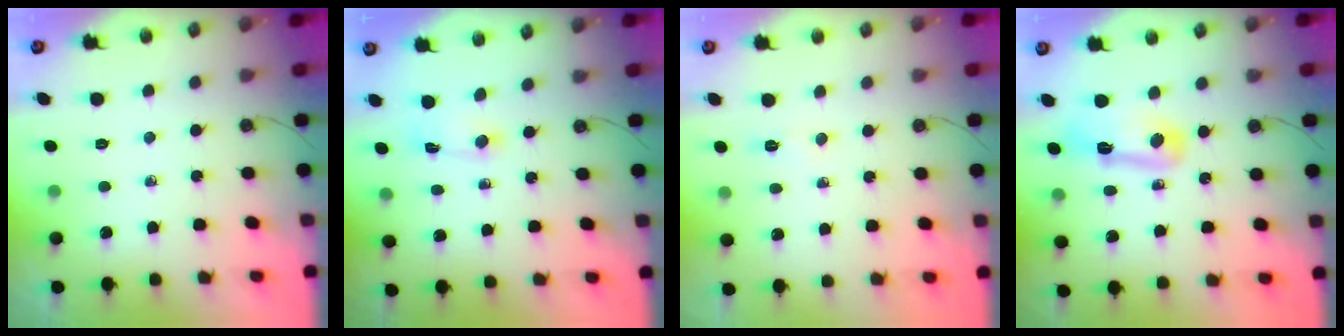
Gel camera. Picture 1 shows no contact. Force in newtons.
{"total": 1.5, "press": 1.5, "slide": 0.2}
{"total": 3.6, "press": 3.6, "slide": 0.5}
{"total": 11.4, "press": 9.9, "slide": 5.7}